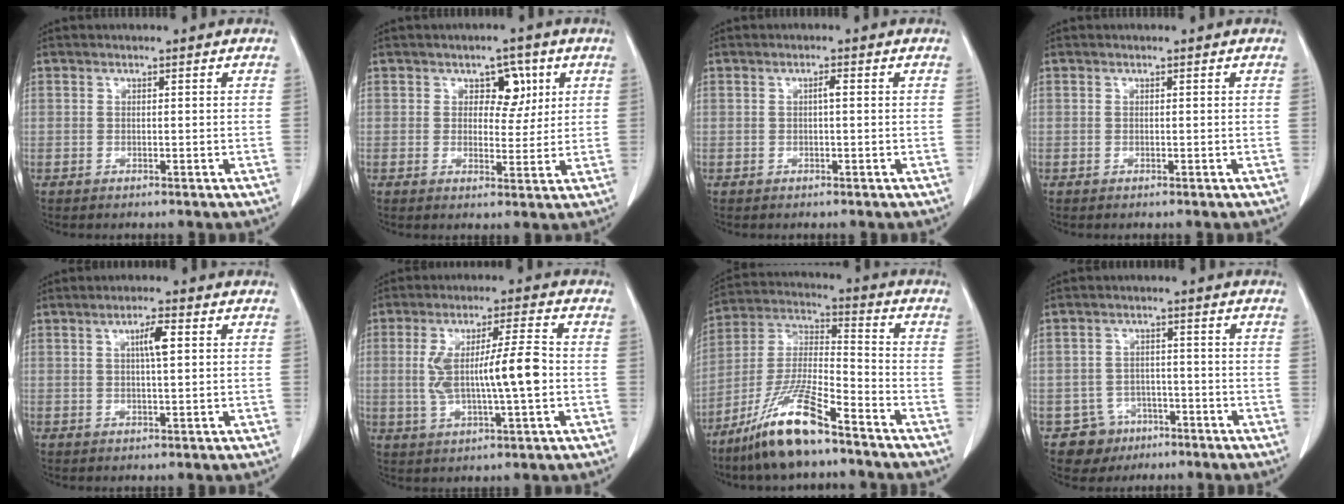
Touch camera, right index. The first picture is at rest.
{"total": 4.7, "force": [1.8, 3.0, 3.1], "torque": [-0.033, 0.007, 0.027]}
{"total": 1.0, "force": [0.1, 0.1, 1.0], "torque": [-0.019, 0.002, 0.000]}
{"total": 0.0}
{"total": 3.5, "force": [1.0, 0.3, 3.3], "torque": [-0.059, 0.002, 0.015]}
{"total": 10.5, "force": [-0.4, 1.3, 10.4], "torque": [-0.195, 0.012, -0.006]}
{"total": 14.2, "force": [-9.9, 1.8, 9.9], "torque": [-0.211, -0.016, -0.188]}
{"total": 5.4, "force": [-3.0, 4.5, -0.1], "torque": [0.005, 0.012, -0.043]}